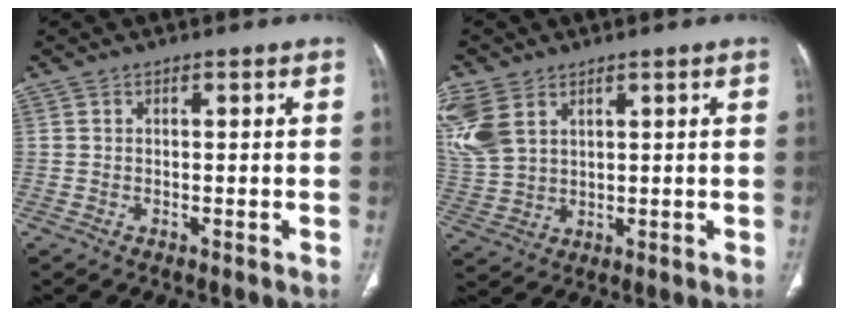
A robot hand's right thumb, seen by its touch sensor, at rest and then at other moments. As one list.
[{"total": 10.7, "force": [5.0, 6.9, 6.5], "torque": [-0.158, -0.006, 0.117]}]